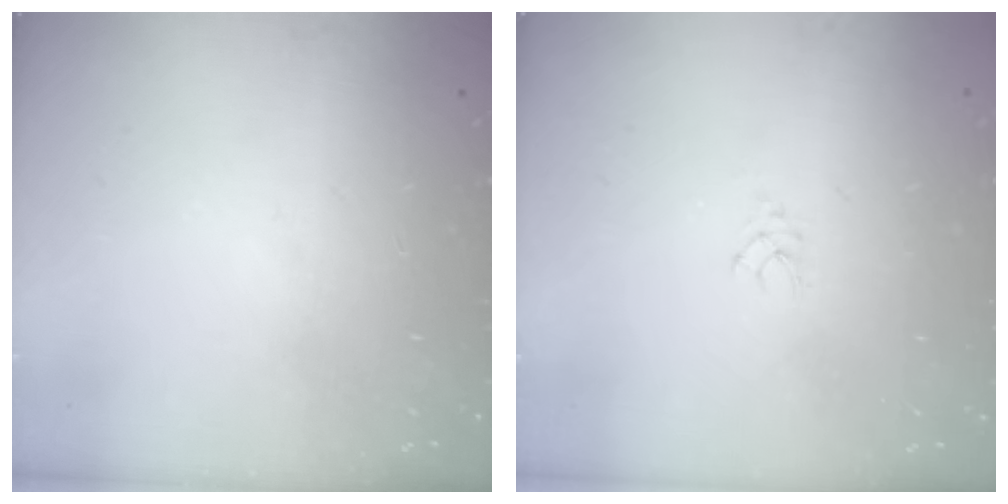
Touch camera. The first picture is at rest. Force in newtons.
{"total": 2.1, "press": 2.1, "slide": 0.3}